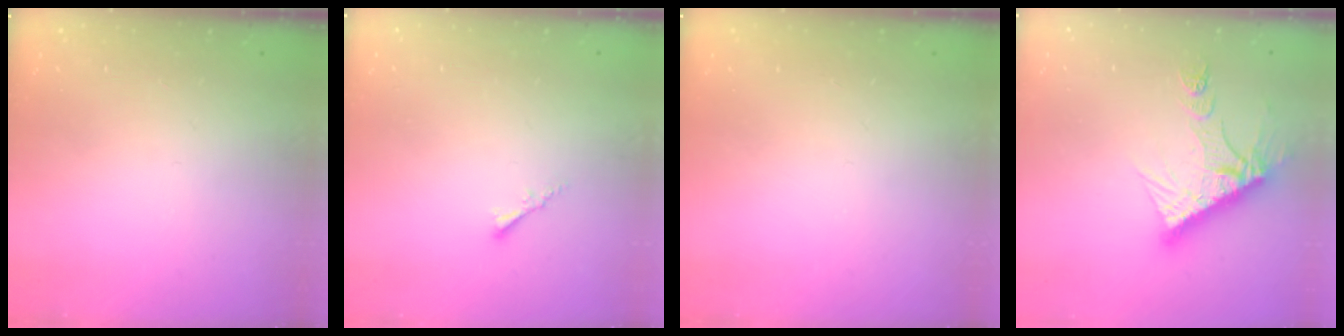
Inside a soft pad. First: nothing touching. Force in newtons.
{"total": 1.8, "press": 1.7, "slide": 0.5}
{"total": 0.0}
{"total": 12.7, "press": 12.6, "slide": 1.1}